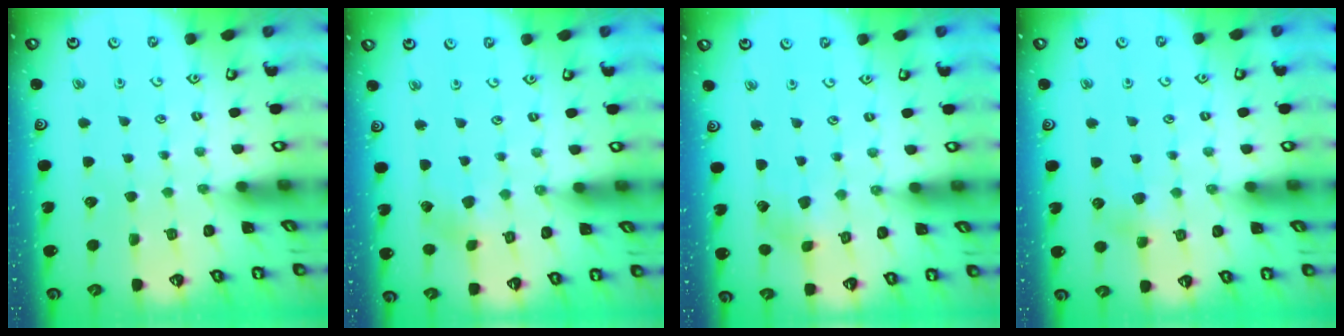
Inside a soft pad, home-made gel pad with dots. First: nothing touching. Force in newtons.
{"total": 4.2, "press": 4.2, "slide": 0.6}
{"total": 3.0, "press": 3.0, "slide": 0.2}
{"total": 3.9, "press": 3.9, "slide": 0.4}